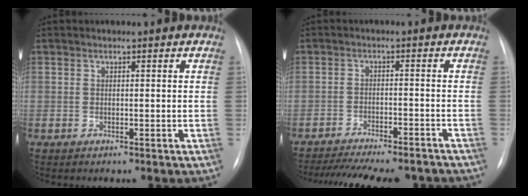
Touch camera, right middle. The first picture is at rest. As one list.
[{"total": 17.3, "force": [-15.4, 3.6, 7.1], "torque": [-0.135, -0.013, -0.205]}]